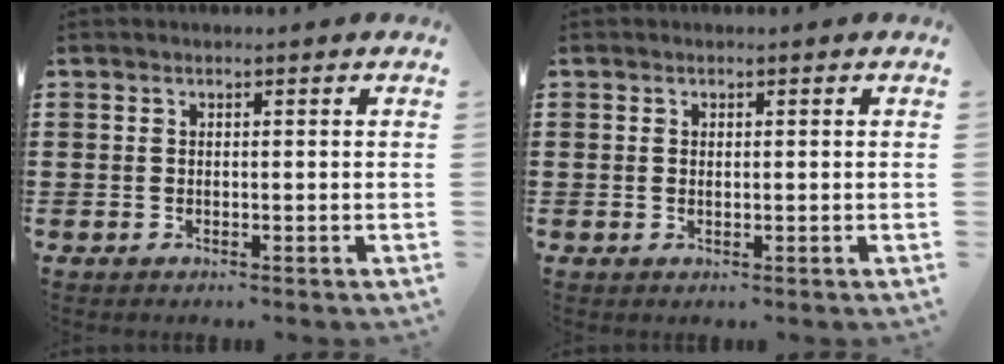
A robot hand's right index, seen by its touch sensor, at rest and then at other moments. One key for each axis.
{"total": 0.5, "fx": 0.2, "fy": 0.3, "fz": 0.4, "tx": -0.009, "ty": 0.001, "tz": 0.004}